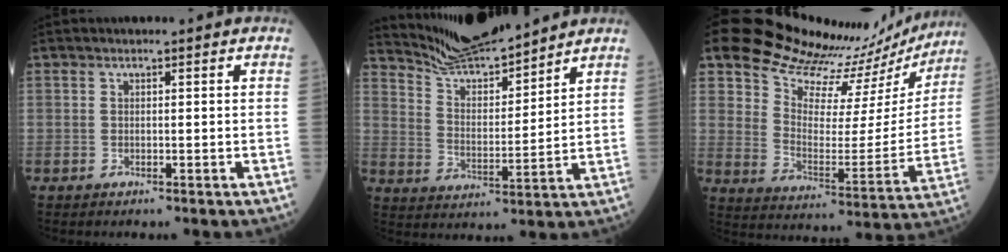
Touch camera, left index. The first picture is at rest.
{"total": 10.2, "force": [9.9, 0.4, 2.2], "torque": [-0.054, 0.003, 0.192]}
{"total": 23.1, "force": [21.9, 5.4, 5.1], "torque": [-0.079, -0.069, 0.292]}